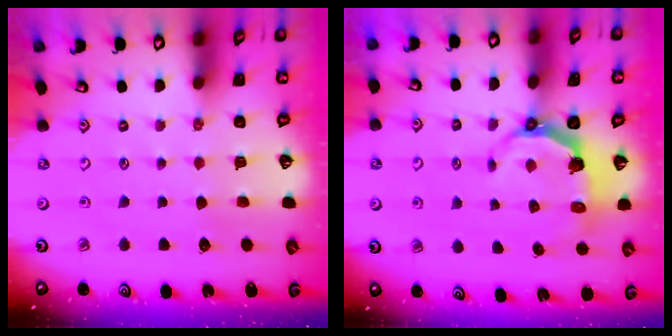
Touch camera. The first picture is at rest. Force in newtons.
{"total": 4.6, "press": 2.9, "slide": 3.6}